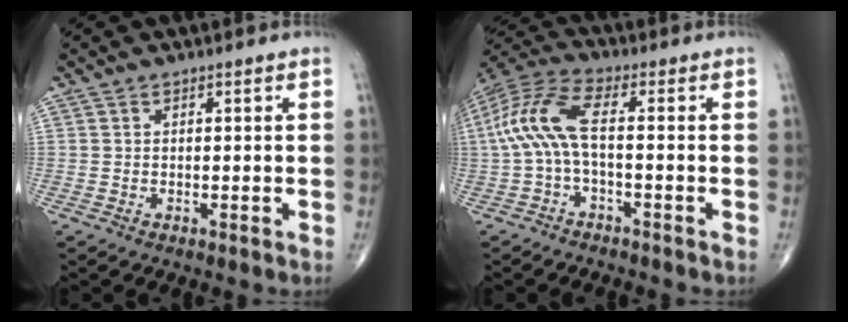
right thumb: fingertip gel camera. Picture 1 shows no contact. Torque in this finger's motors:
{"motor_torque": [-0.07, 0.87, 1.28, 0.00, 0.17]}